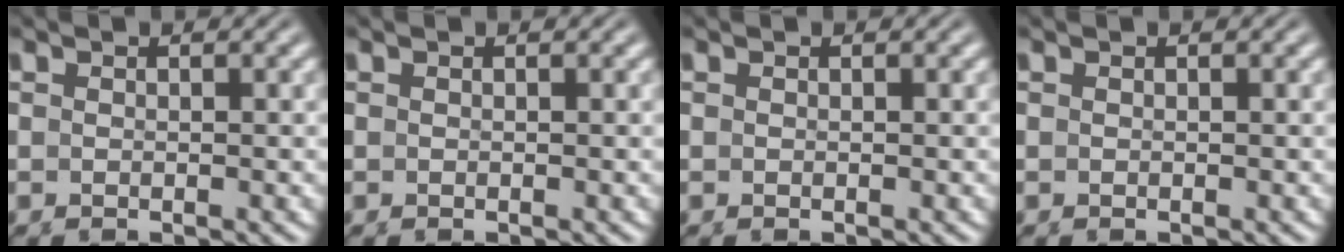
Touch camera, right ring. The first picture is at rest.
{"total": 0.0}
{"total": 0.0}
{"total": 0.0}